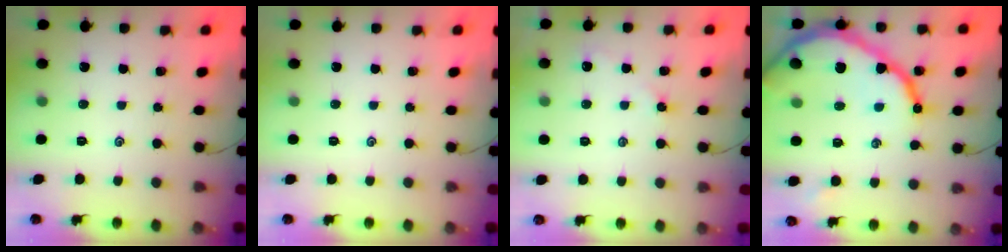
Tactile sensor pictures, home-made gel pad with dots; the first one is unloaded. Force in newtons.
{"total": 0.0}
{"total": 2.3, "press": 2.3, "slide": 0.5}
{"total": 18.5, "press": 18.4, "slide": 1.9}